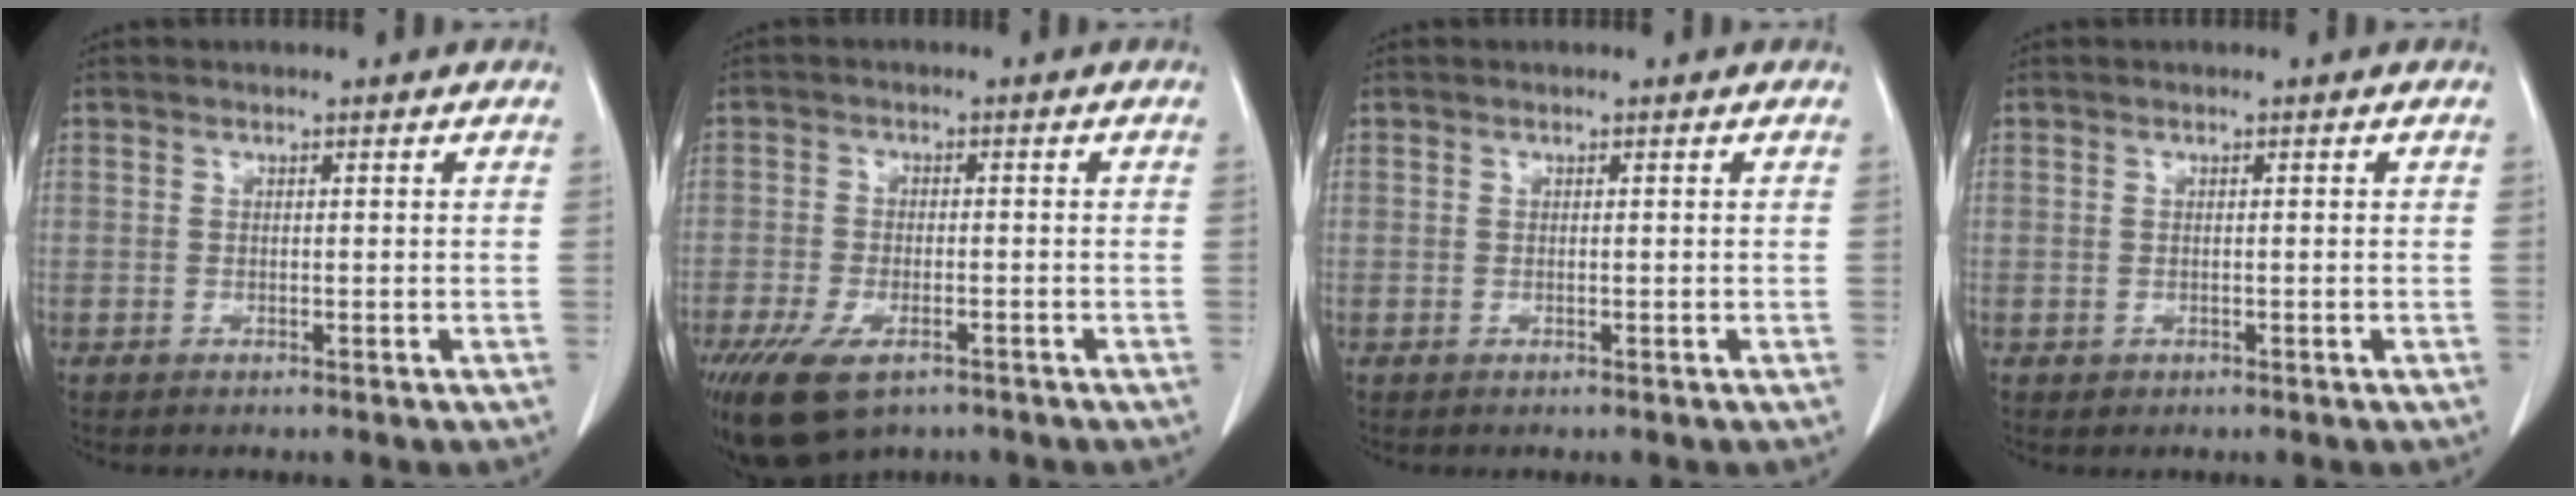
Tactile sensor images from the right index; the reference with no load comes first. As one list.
[{"total": 12.7, "force": [-7.7, 6.2, 7.9], "torque": [-0.178, -0.015, -0.124]}, {"total": 0.0}, {"total": 0.8, "force": [-0.1, 0.7, 0.3], "torque": [-0.005, 0.005, 0.004]}]